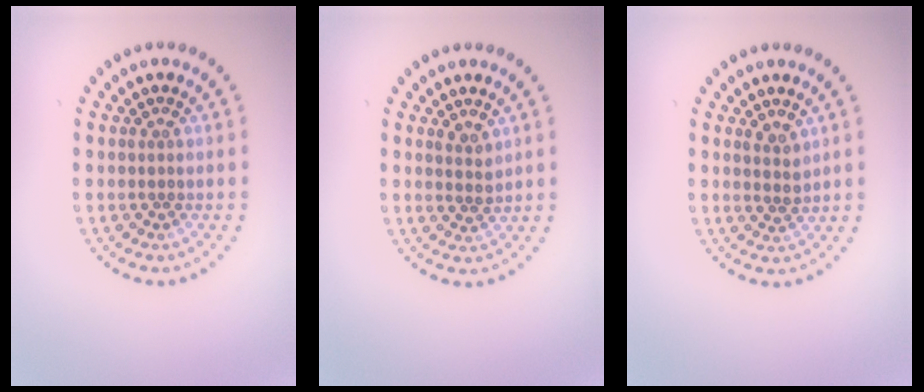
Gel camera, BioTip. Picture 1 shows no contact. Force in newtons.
{"total": 1.4, "press": 1.0, "slide": 0.9}
{"total": 1.4, "press": 1.0, "slide": 1.0}